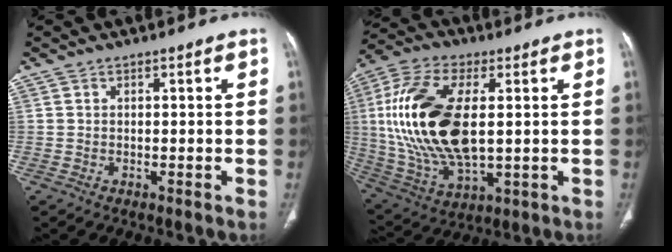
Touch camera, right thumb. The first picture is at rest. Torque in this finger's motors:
{"motor_torque": [0.65, 4.36, 2.25, 0.52, 0.69]}